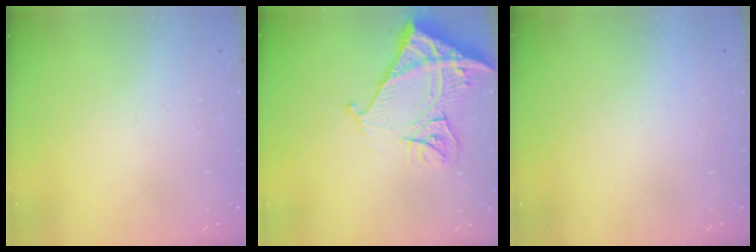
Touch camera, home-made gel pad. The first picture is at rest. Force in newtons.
{"total": 15.3, "press": 15.2, "slide": 1.7}
{"total": 1.5, "press": 1.5, "slide": 0.1}